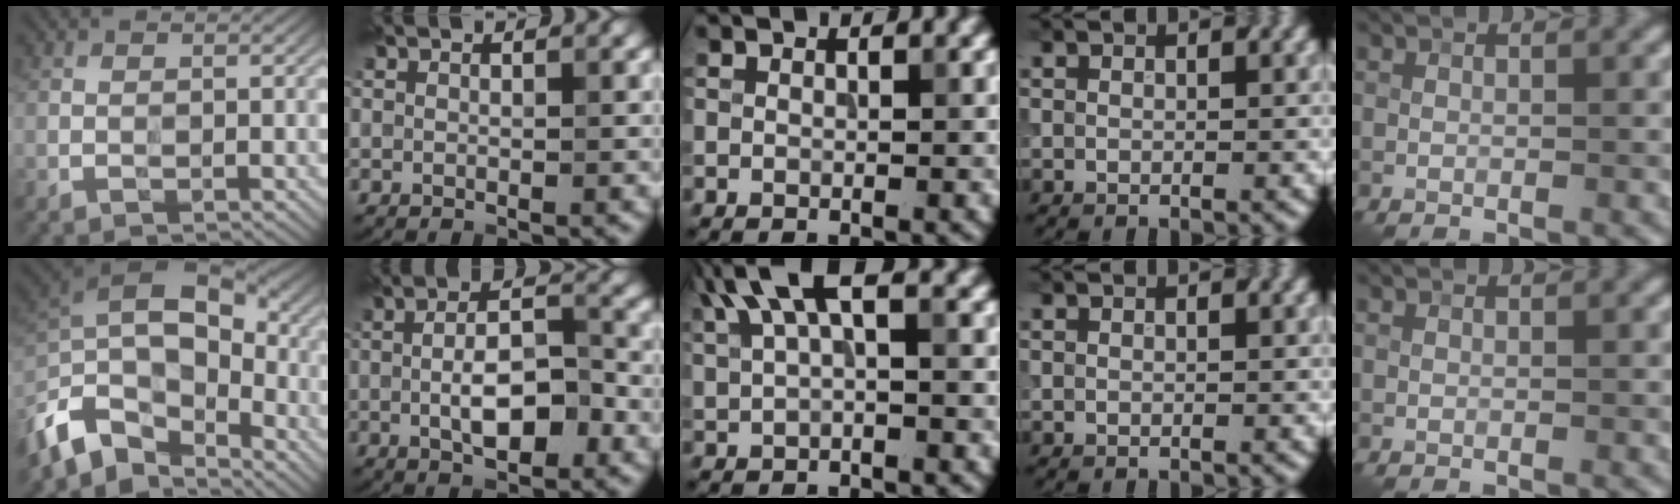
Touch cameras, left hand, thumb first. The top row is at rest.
{"thumb": {"total": 14.1, "force": [-5.5, 9.1, 9.2], "torque": [-0.212, -0.003, -0.110]}, "index": {"total": 5.4, "force": [-1.0, 2.3, 4.8], "torque": [-0.092, 0.000, -0.018]}, "middle": {"total": 4.6, "force": [2.3, 1.4, 3.7], "torque": [-0.071, 0.012, 0.040]}}